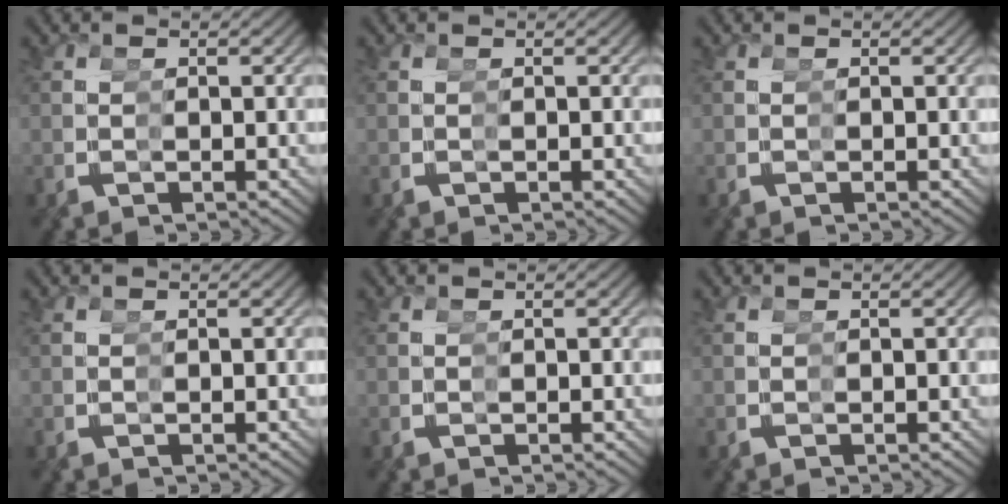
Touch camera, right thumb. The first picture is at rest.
{"total": 0.0}
{"total": 0.0}
{"total": 0.0}
{"total": 0.0}
{"total": 0.0}